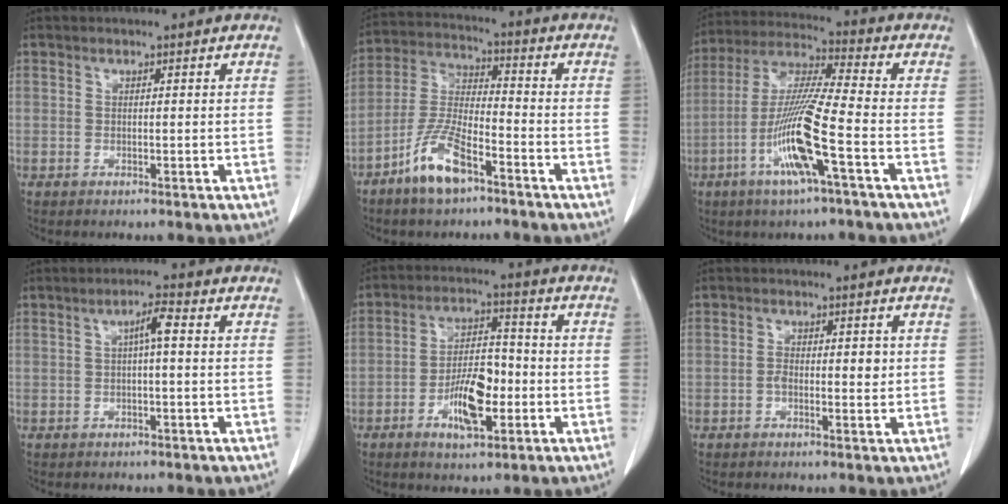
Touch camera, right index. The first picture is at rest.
{"total": 9.7, "force": [-6.1, 2.6, 7.1], "torque": [-0.161, -0.006, -0.120]}
{"total": 13.2, "force": [-4.7, -0.1, 12.3], "torque": [-0.252, -0.006, -0.097]}
{"total": 3.0, "force": [0.4, 0.4, 2.9], "torque": [-0.052, 0.009, 0.007]}
{"total": 9.4, "force": [-3.1, 3.5, 8.2], "torque": [-0.152, 0.008, -0.052]}
{"total": 3.3, "force": [-0.2, 1.6, 2.8], "torque": [-0.043, 0.007, -0.003]}